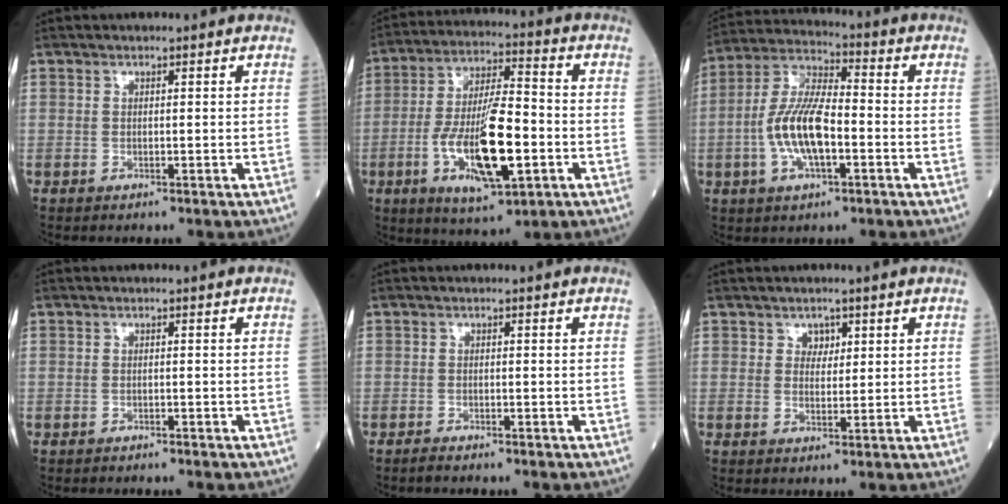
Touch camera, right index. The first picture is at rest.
{"total": 14.9, "force": [-4.2, 3.5, 13.8], "torque": [-0.262, -0.007, -0.068]}
{"total": 11.0, "force": [-2.5, 3.5, 10.1], "torque": [-0.215, 0.011, -0.050]}
{"total": 1.6, "force": [-1.4, 0.3, 0.7], "torque": [-0.015, -0.003, -0.013]}
{"total": 1.3, "force": [-1.2, 0.0, 0.4], "torque": [-0.014, -0.003, -0.020]}
{"total": 1.9, "force": [1.0, 1.4, 0.7], "torque": [-0.003, -0.001, 0.014]}